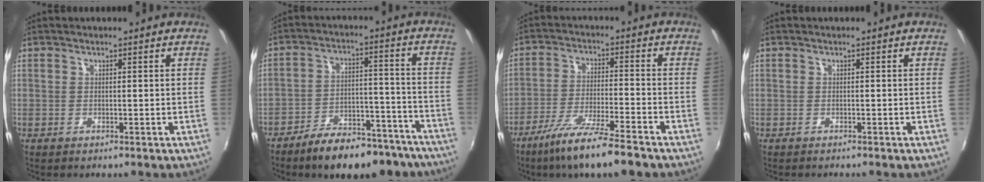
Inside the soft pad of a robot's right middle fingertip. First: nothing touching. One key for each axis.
{"total": 18.1, "fx": -15.1, "fy": 6.6, "fz": 7.5, "tx": -0.122, "ty": 0.028, "tz": -0.192}
{"total": 12.2, "fx": -9.4, "fy": 0.3, "fz": 7.8, "tx": -0.161, "ty": -0.027, "tz": -0.163}
{"total": 0.5, "fx": -0.5, "fy": 0.1, "fz": 0.2, "tx": -0.001, "ty": -0.003, "tz": -0.009}